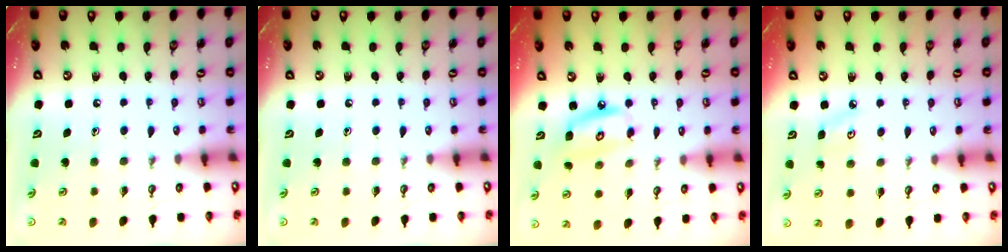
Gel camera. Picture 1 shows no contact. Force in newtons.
{"total": 0.0}
{"total": 8.6, "press": 8.5, "slide": 0.9}
{"total": 4.1, "press": 4.0, "slide": 0.8}